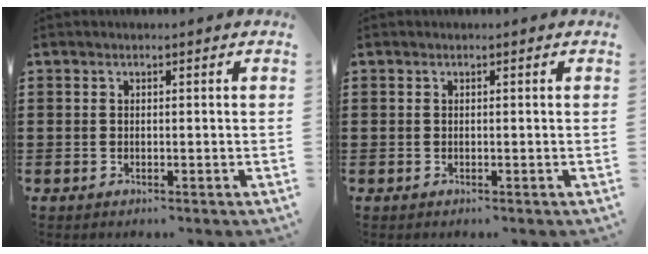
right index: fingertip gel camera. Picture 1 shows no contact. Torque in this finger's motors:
{"motor_torque": [-0.02, 0.02, 0.00, -0.01]}